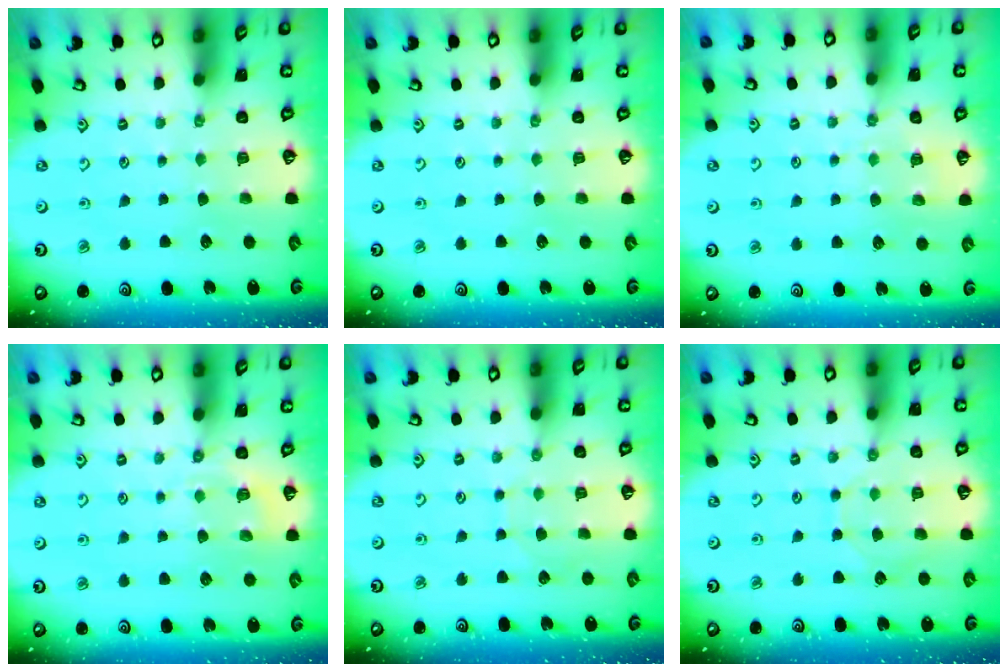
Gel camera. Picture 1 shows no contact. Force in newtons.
{"total": 0.0}
{"total": 5.0, "press": 4.9, "slide": 0.6}
{"total": 5.5, "press": 5.3, "slide": 1.5}
{"total": 3.9, "press": 3.9, "slide": 0.3}
{"total": 7.6, "press": 7.5, "slide": 0.8}